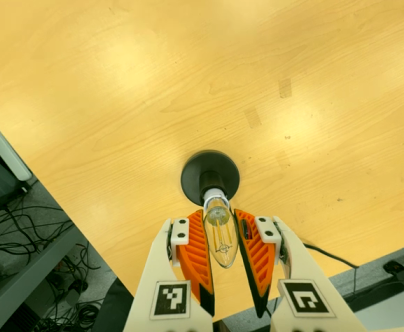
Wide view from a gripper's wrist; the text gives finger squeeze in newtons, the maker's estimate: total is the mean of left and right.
{"total": 10.9, "left": 10.6, "right": 11.2}